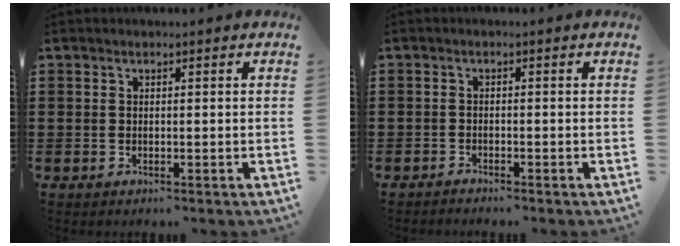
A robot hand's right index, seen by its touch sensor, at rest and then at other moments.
{"total": 1.0, "force": [-1.0, 0.1, -0.1], "torque": [0.000, 0.004, -0.022]}